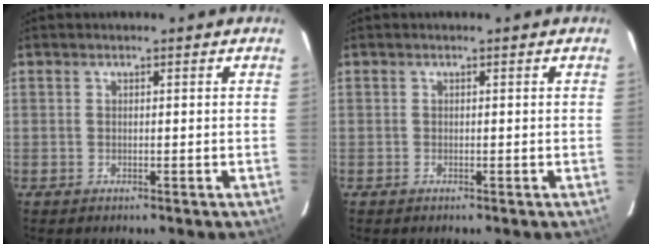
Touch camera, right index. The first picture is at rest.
{"total": 0.0}